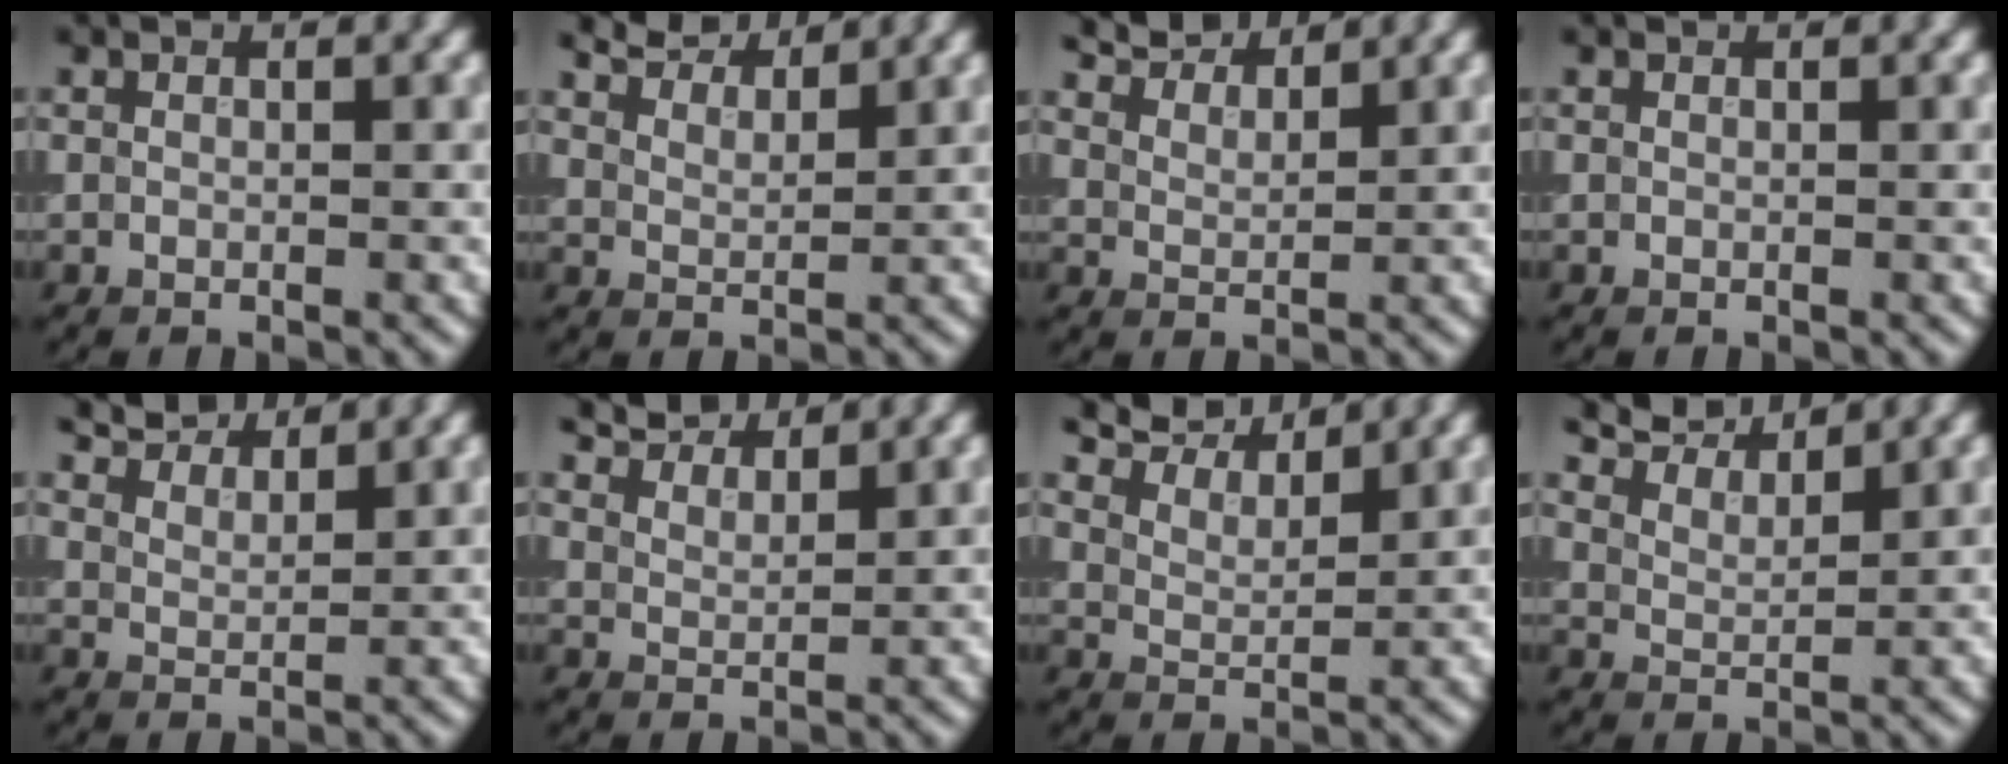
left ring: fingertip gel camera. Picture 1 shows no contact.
{"total": 5.7, "force": [5.2, 1.3, 1.8], "torque": [-0.043, 0.007, 0.087]}
{"total": 5.4, "force": [4.9, 1.4, 1.7], "torque": [-0.042, 0.006, 0.087]}
{"total": 0.0}
{"total": 5.8, "force": [5.2, 1.7, 2.0], "torque": [-0.048, 0.009, 0.089]}
{"total": 6.0, "force": [5.4, 1.7, 2.0], "torque": [-0.050, 0.010, 0.090]}
{"total": 8.1, "force": [7.1, 2.4, 3.1], "torque": [-0.072, 0.016, 0.113]}
{"total": 6.8, "force": [6.2, 1.7, 2.4], "torque": [-0.055, 0.013, 0.097]}